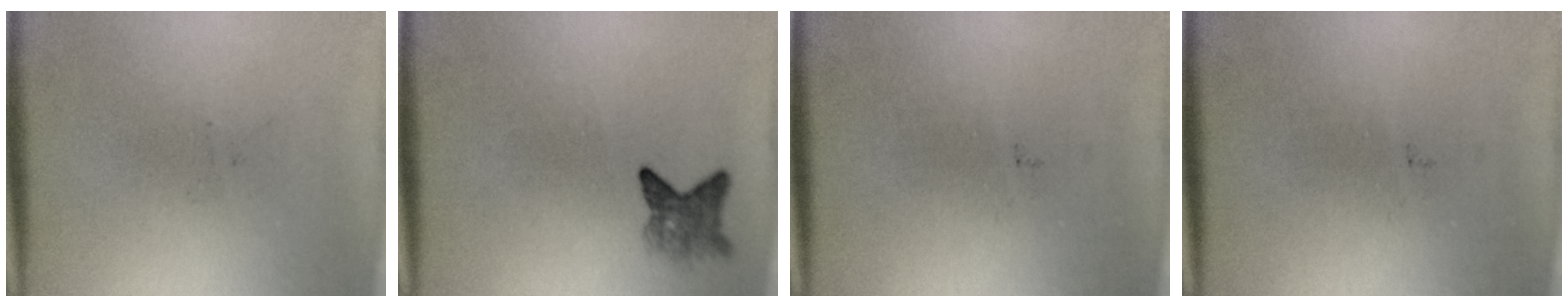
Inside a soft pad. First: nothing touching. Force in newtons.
{"total": 2.8}
{"total": 0.0}
{"total": 0.0}